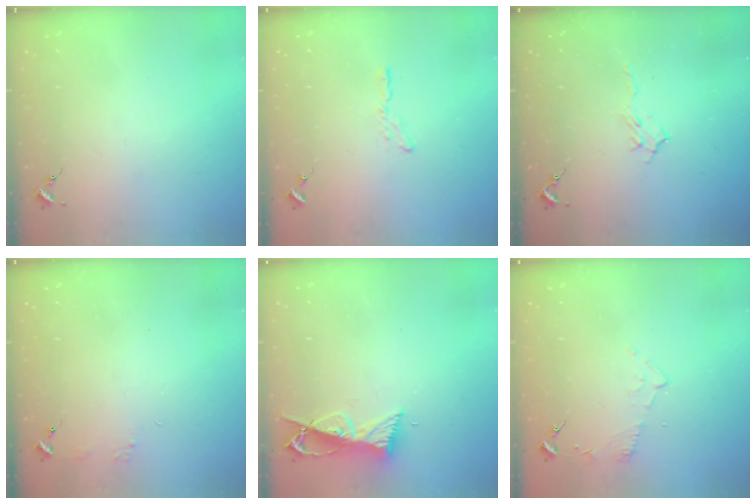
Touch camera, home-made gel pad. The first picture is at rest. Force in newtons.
{"total": 3.3, "press": 3.3, "slide": 0.3}
{"total": 5.6, "press": 5.6, "slide": 0.8}
{"total": 4.3, "press": 4.3, "slide": 0.5}
{"total": 9.7, "press": 9.7, "slide": 1.2}
{"total": 5.5, "press": 5.4, "slide": 1.0}